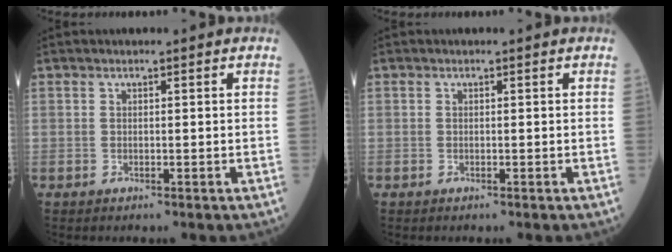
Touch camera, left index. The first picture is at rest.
{"total": 0.0}